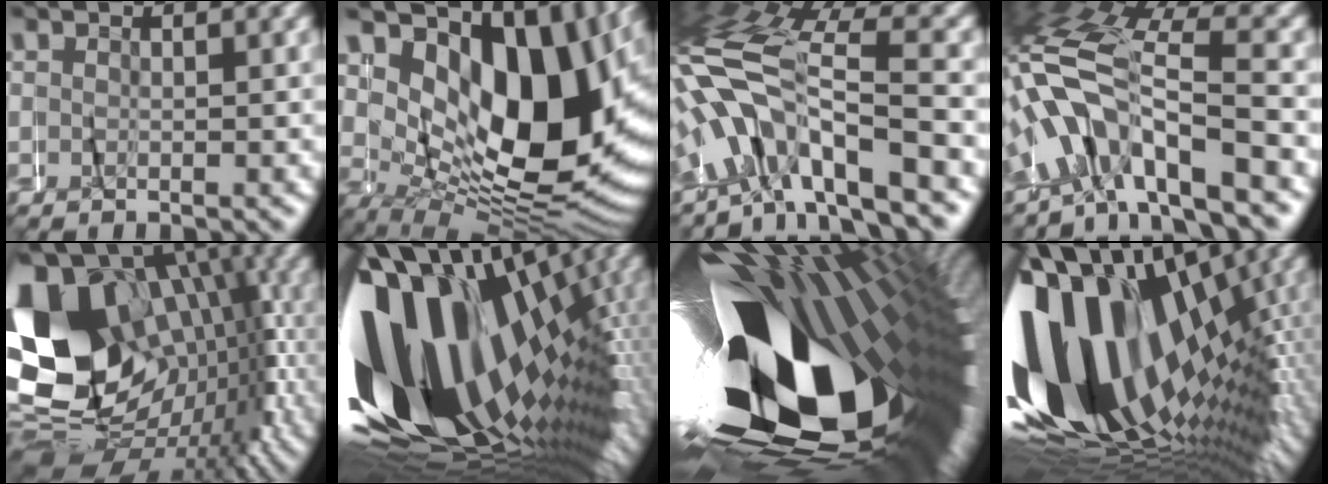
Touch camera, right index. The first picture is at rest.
{"total": 19.3, "force": [4.1, 11.9, 14.6], "torque": [-0.229, 0.017, 0.051]}
{"total": 5.7, "force": [-0.9, 2.9, 4.9], "torque": [-0.138, 0.002, -0.023]}
{"total": 7.0, "force": [-1.1, 3.7, 5.8], "torque": [-0.149, 0.007, -0.030]}
{"total": 27.8, "force": [-4.4, 19.8, 19.0], "torque": [-0.320, -0.049, -0.057]}
{"total": 42.7, "force": [-7.3, 25.4, 33.5], "torque": [-0.482, -0.039, -0.084]}
{"total": 48.1, "force": [-8.1, 27.1, 38.9], "torque": [-0.556, -0.052, -0.104]}
{"total": 37.2, "force": [-6.1, 22.2, 29.2], "torque": [-0.429, -0.025, -0.070]}